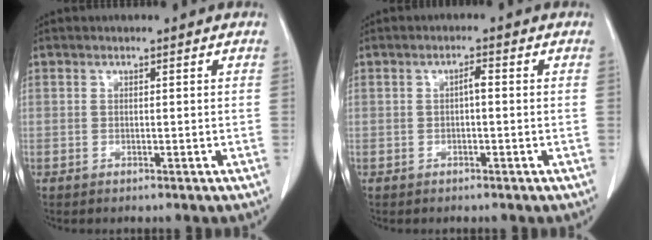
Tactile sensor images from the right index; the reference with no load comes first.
{"total": 1.5, "force": [-0.1, 0.3, 1.5], "torque": [-0.024, 0.006, -0.001]}